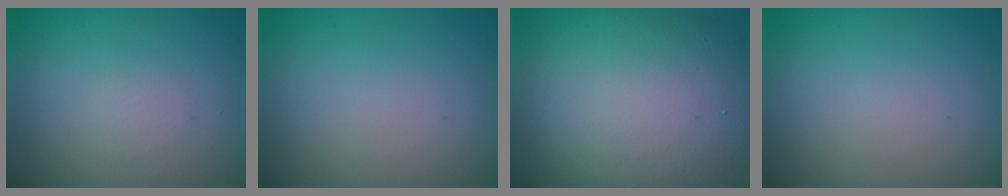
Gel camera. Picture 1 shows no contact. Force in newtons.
{"total": 0.0}
{"total": 12.8, "press": 12.8, "slide": 0.5}
{"total": 0.0}